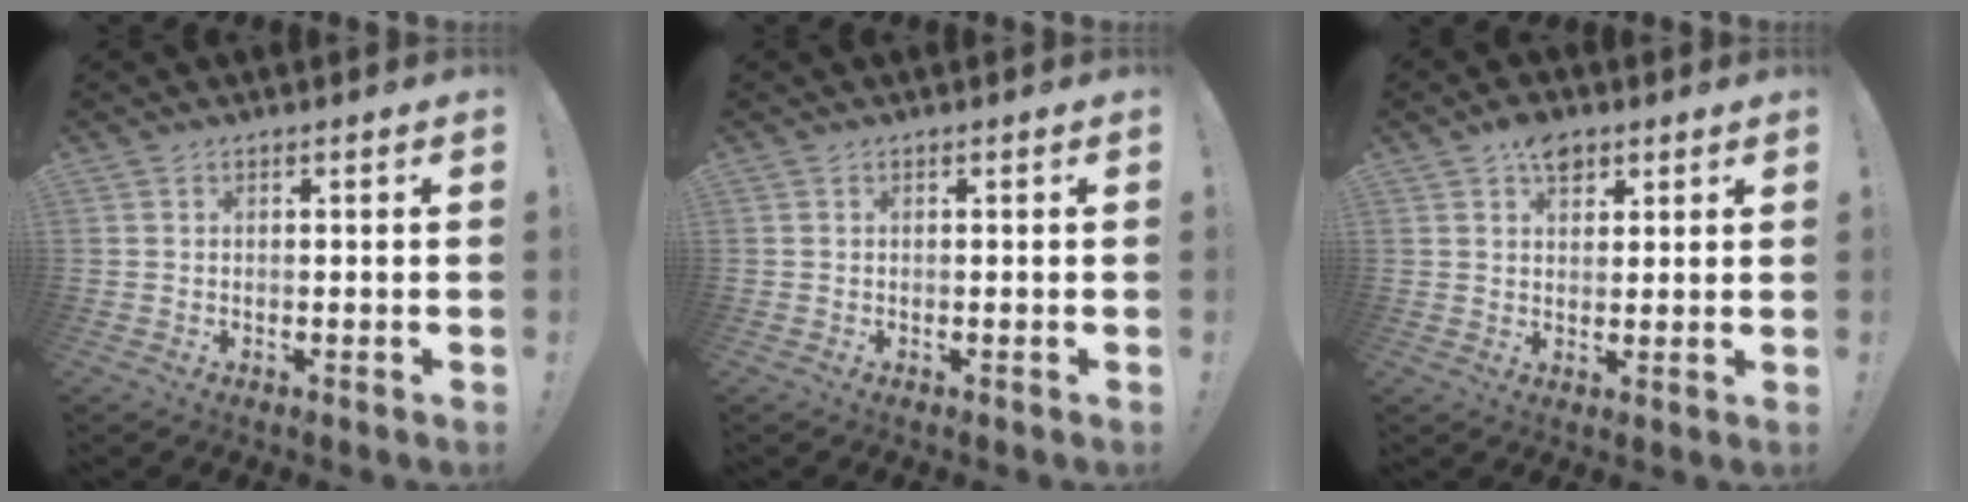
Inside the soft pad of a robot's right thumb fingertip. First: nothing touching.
{"total": 0.0}
{"total": 6.0, "force": [3.4, 3.8, 3.2], "torque": [-0.044, -0.007, 0.060]}